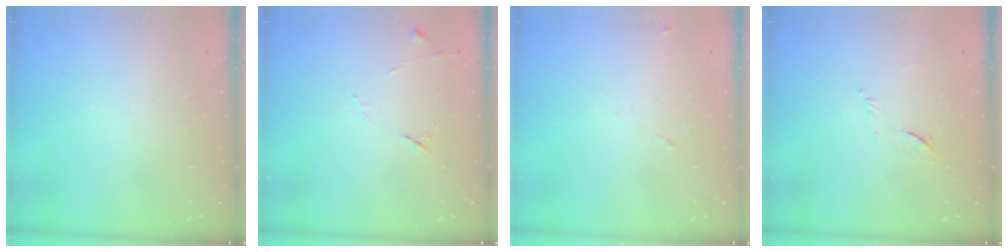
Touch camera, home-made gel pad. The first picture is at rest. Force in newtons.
{"total": 7.1, "press": 7.1, "slide": 0.7}
{"total": 4.3, "press": 4.3, "slide": 0.7}
{"total": 7.6, "press": 7.6, "slide": 0.9}